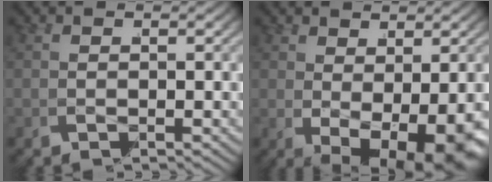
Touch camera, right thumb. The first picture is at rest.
{"total": 9.5, "force": [-3.0, 5.8, 6.9], "torque": [-0.109, -0.036, -0.035]}